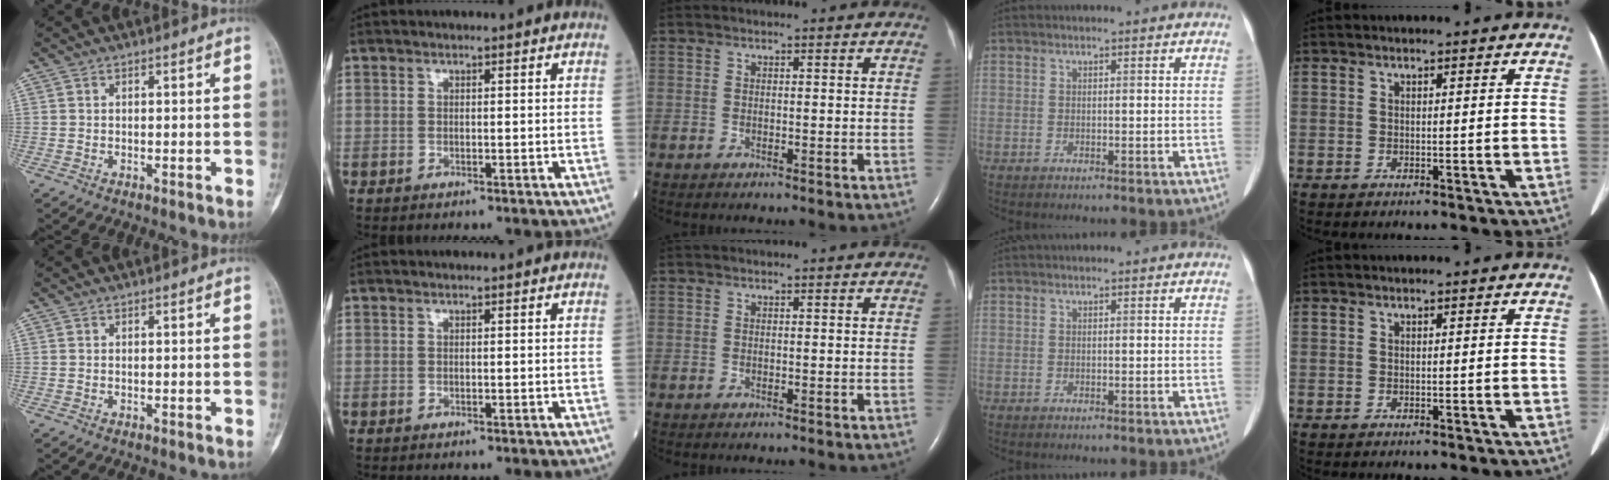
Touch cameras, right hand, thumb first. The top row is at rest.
{}